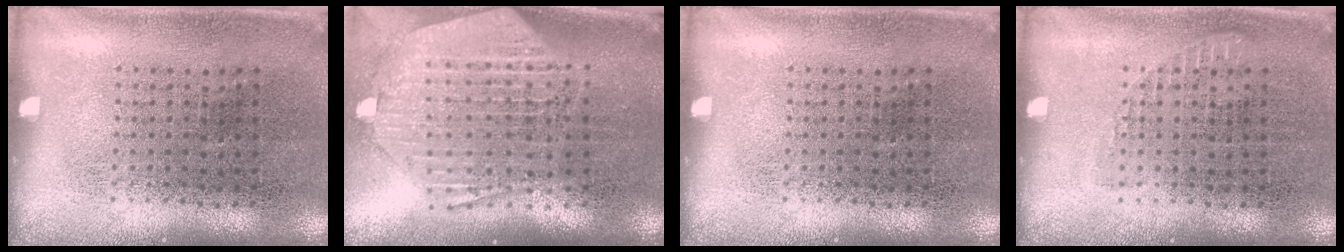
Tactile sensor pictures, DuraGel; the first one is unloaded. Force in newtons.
{"total": 2.7, "press": 2.2, "slide": 1.6}
{"total": 0.0}
{"total": 0.5, "press": 0.5, "slide": 0.2}